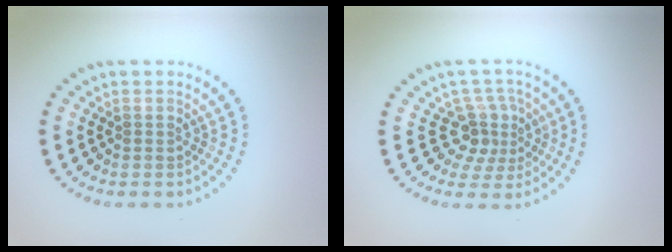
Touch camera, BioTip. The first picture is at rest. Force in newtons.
{"total": 3.2, "press": 2.2, "slide": 2.4}